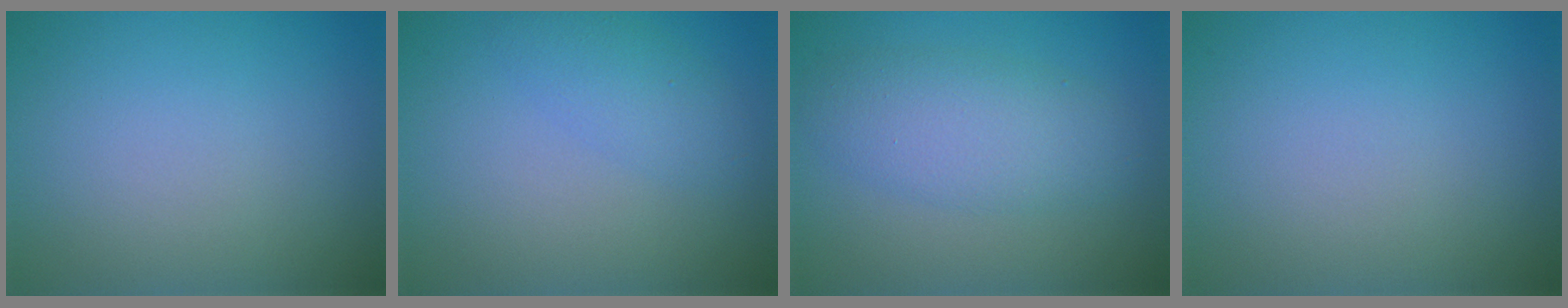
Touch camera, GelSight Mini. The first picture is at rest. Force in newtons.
{"total": 2.2, "press": 2.2, "slide": 0.0}
{"total": 4.3, "press": 4.3, "slide": 0.1}
{"total": 0.0}